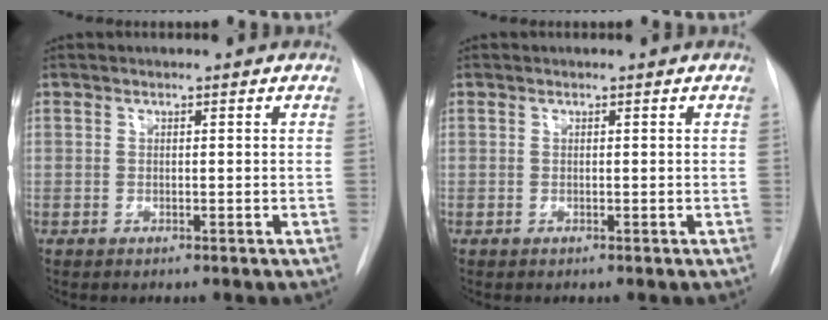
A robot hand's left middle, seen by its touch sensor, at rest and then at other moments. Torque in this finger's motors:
{"motor_torque": [-0.09, 0.10, -0.05, -0.01]}